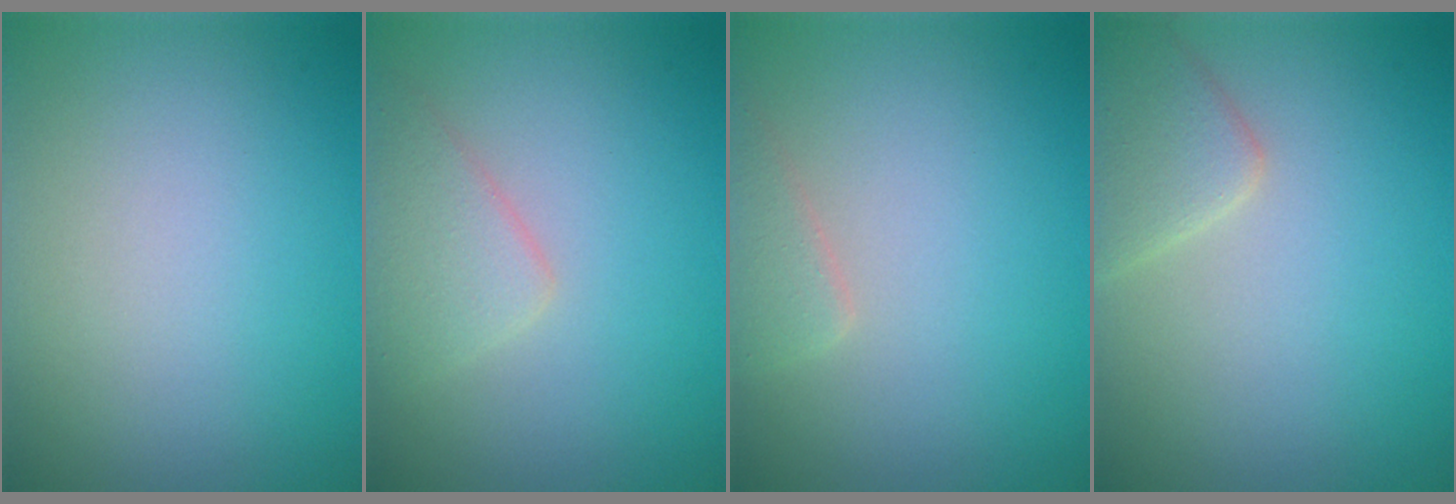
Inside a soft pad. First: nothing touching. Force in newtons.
{"total": 2.7, "press": 2.7, "slide": 0.0}
{"total": 1.7, "press": 1.7, "slide": 0.1}
{"total": 2.9, "press": 2.9, "slide": 0.1}